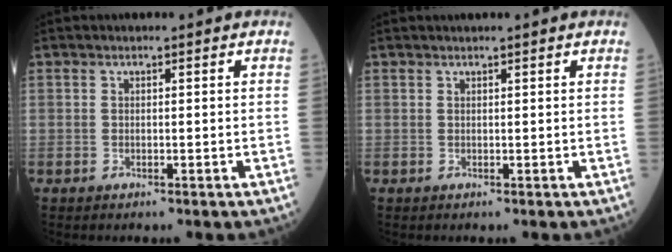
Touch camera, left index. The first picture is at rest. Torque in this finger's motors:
{"motor_torque": [0.60, -0.60, 0.01, 0.00]}